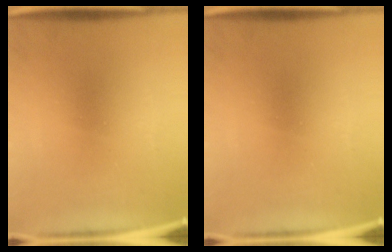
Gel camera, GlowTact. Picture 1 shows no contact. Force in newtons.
{"total": 0.0}